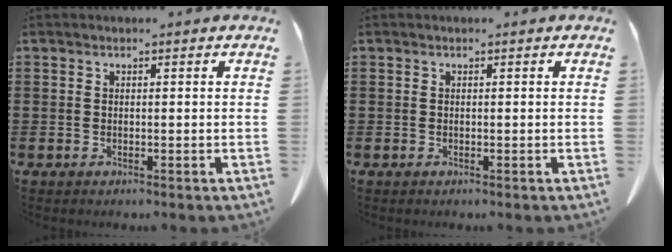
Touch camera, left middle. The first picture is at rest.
{"total": 0.0}